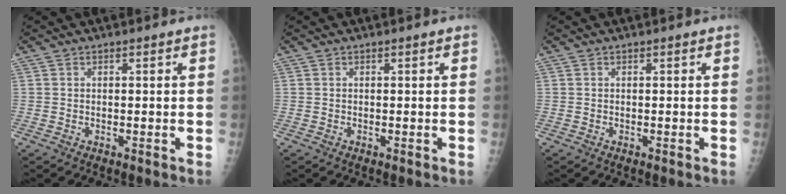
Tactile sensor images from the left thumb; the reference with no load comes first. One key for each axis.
{"total": 0.0}
{"total": 0.0}